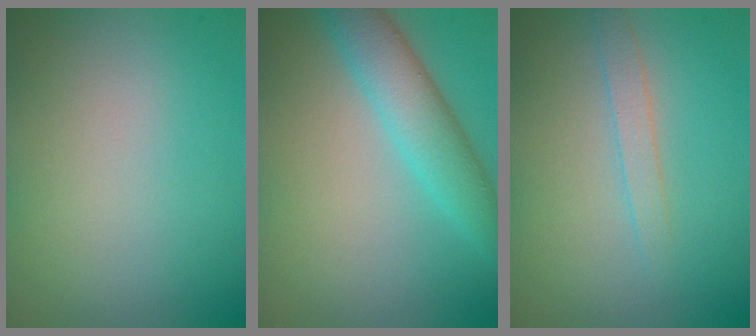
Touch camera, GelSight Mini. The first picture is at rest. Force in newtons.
{"total": 4.7, "press": 4.7, "slide": 0.1}
{"total": 1.4, "press": 1.4, "slide": 0.1}